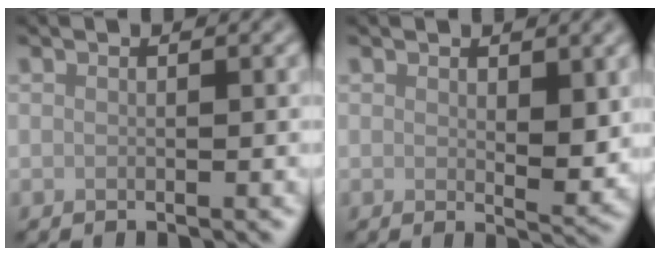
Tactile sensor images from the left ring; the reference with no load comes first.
{"total": 2.7, "force": [0.8, 1.2, 2.3], "torque": [-0.028, -0.011, 0.017]}